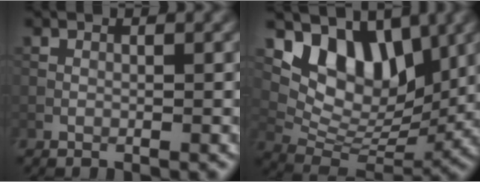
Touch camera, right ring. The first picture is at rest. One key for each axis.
{"total": 8.6, "fx": 3.7, "fy": 5.3, "fz": 5.7, "tx": -0.090, "ty": -0.010, "tz": 0.070}